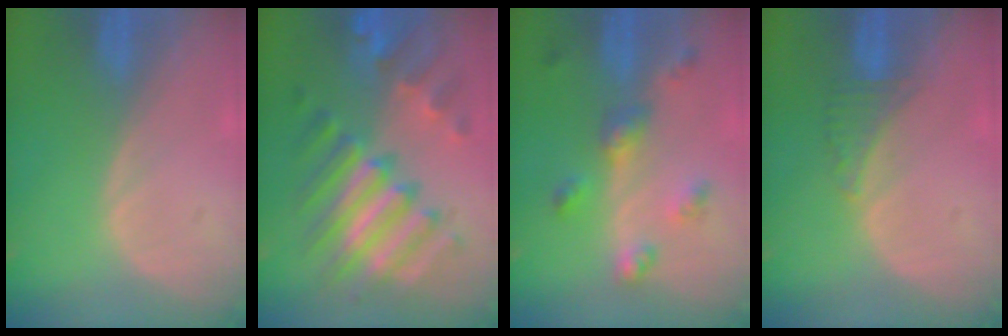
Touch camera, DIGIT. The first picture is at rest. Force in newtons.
{"total": 11.8, "press": 11.8, "slide": 1.2}
{"total": 5.2, "press": 5.2, "slide": 0.2}
{"total": 2.7, "press": 2.6, "slide": 0.7}